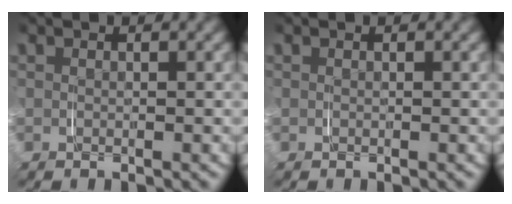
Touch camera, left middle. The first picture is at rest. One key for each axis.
{"total": 0.0}